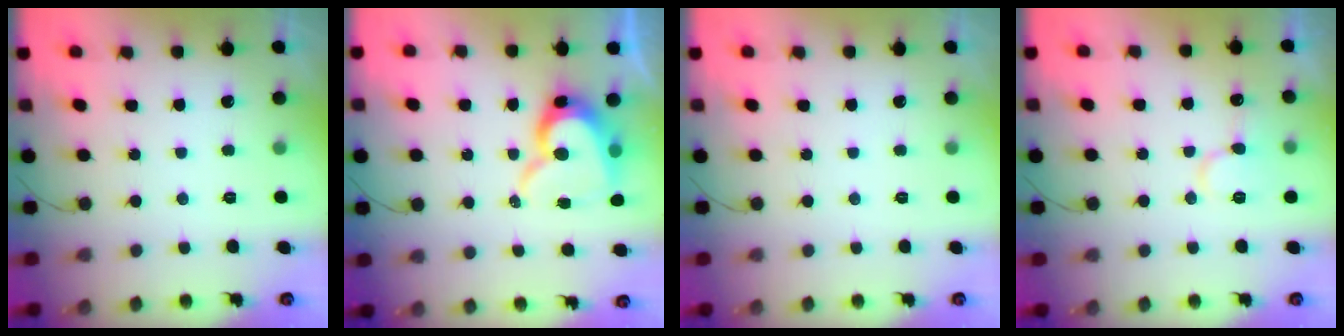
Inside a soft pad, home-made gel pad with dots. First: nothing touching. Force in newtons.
{"total": 14.1, "press": 14.0, "slide": 1.5}
{"total": 0.0}
{"total": 9.2, "press": 9.1, "slide": 1.5}